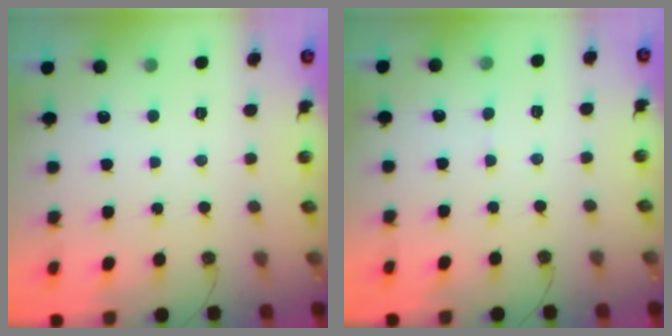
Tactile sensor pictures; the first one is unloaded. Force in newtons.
{"total": 4.5, "press": 4.5, "slide": 0.5}